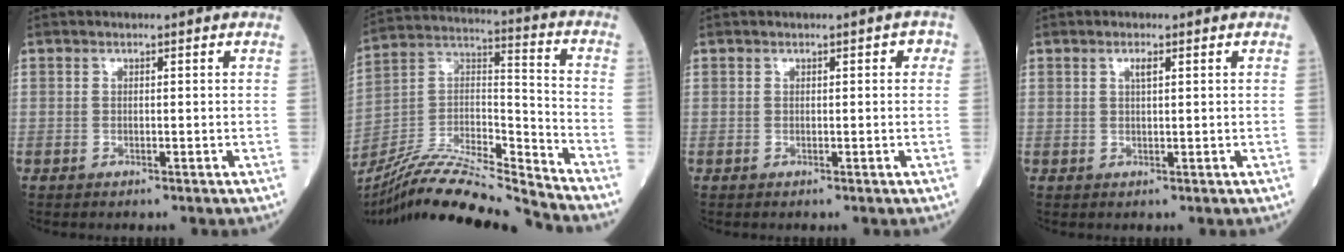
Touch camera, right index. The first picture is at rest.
{"total": 19.8, "force": [-18.6, -0.3, 6.9], "torque": [-0.138, 0.019, -0.330]}
{"total": 1.3, "force": [0.3, 0.8, 1.0], "torque": [-0.004, 0.016, 0.001]}
{"total": 1.3, "force": [0.6, 0.2, 1.1], "torque": [-0.022, 0.000, 0.009]}